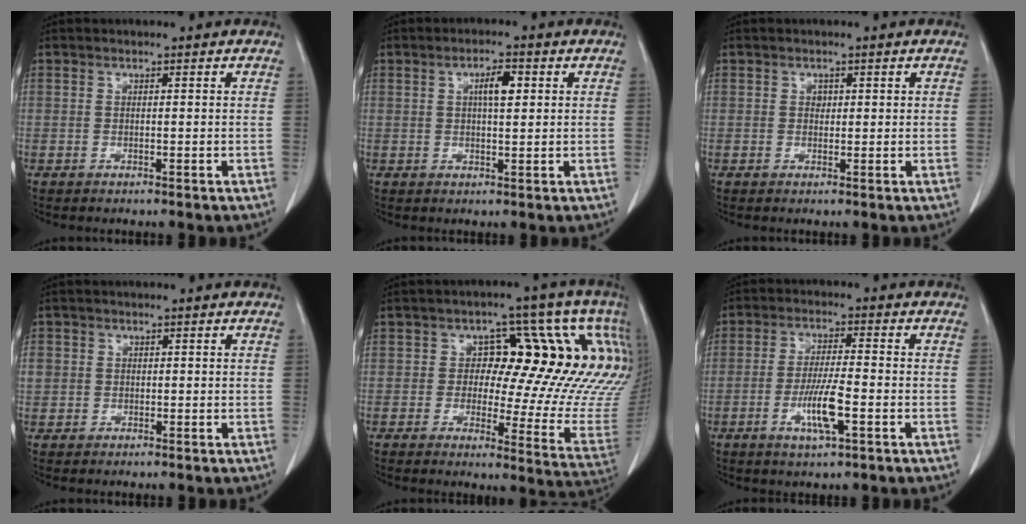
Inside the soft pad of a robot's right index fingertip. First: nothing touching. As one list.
[{"total": 3.7, "force": [1.1, 0.9, 3.4], "torque": [-0.058, 0.004, 0.017]}, {"total": 1.0, "force": [0.3, 0.8, 0.5], "torque": [-0.004, 0.001, 0.004]}, {"total": 2.4, "force": [0.3, 2.3, 0.5], "torque": [-0.011, 0.008, 0.010]}, {"total": 19.6, "force": [5.8, 7.1, 17.4], "torque": [-0.188, 0.017, 0.064]}, {"total": 7.0, "force": [-2.5, 0.7, 6.5], "torque": [-0.125, -0.008, -0.045]}]